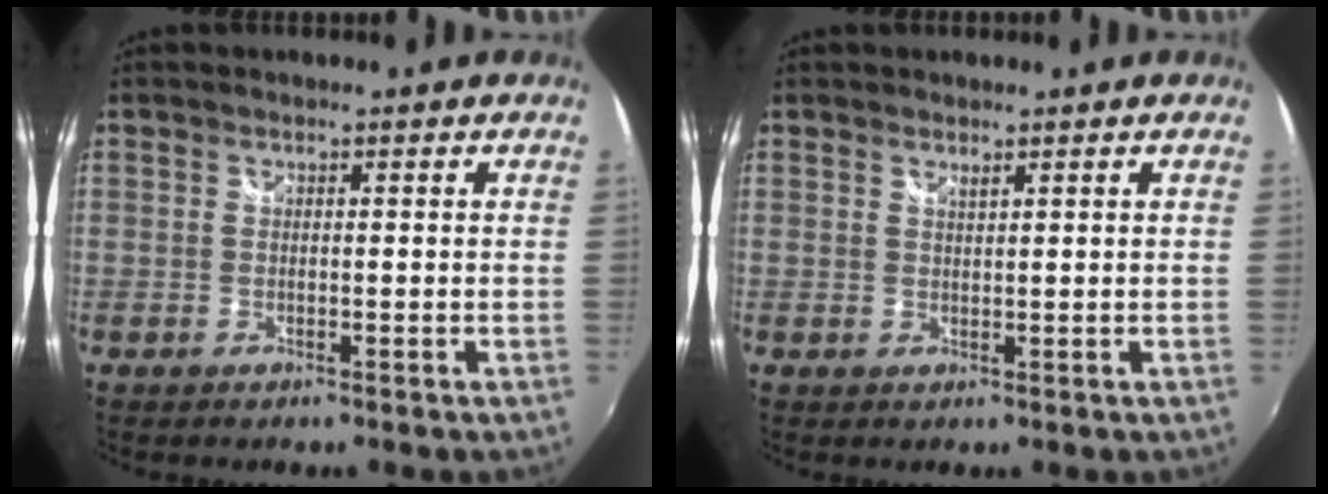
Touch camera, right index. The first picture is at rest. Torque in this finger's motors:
{"motor_torque": [0.07, 0.04, 0.05, 0.02]}